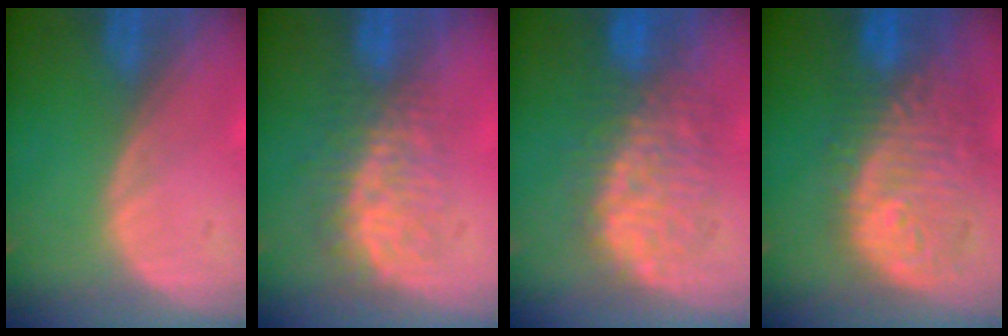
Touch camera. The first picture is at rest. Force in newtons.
{"total": 8.5, "press": 7.4, "slide": 4.3}
{"total": 9.1, "press": 8.9, "slide": 1.7}
{"total": 12.0, "press": 10.7, "slide": 5.5}